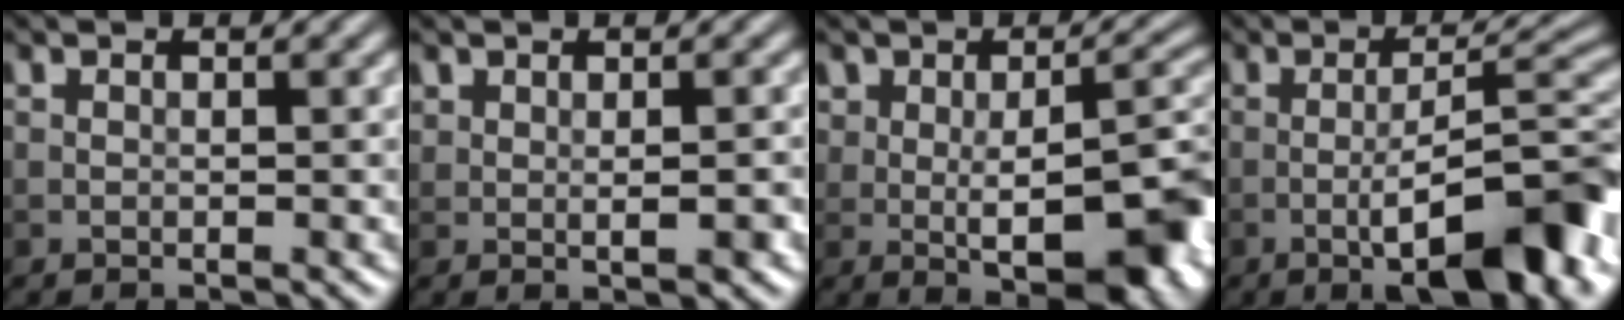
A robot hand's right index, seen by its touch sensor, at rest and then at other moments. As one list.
[{"total": 1.4, "force": [0.4, 0.6, 1.2], "torque": [-0.023, -0.002, 0.014]}, {"total": 9.6, "force": [-1.7, 4.6, 8.3], "torque": [-0.112, -0.003, -0.017]}, {"total": 10.0, "force": [-3.8, 2.6, 8.9], "torque": [-0.125, 0.016, -0.056]}]